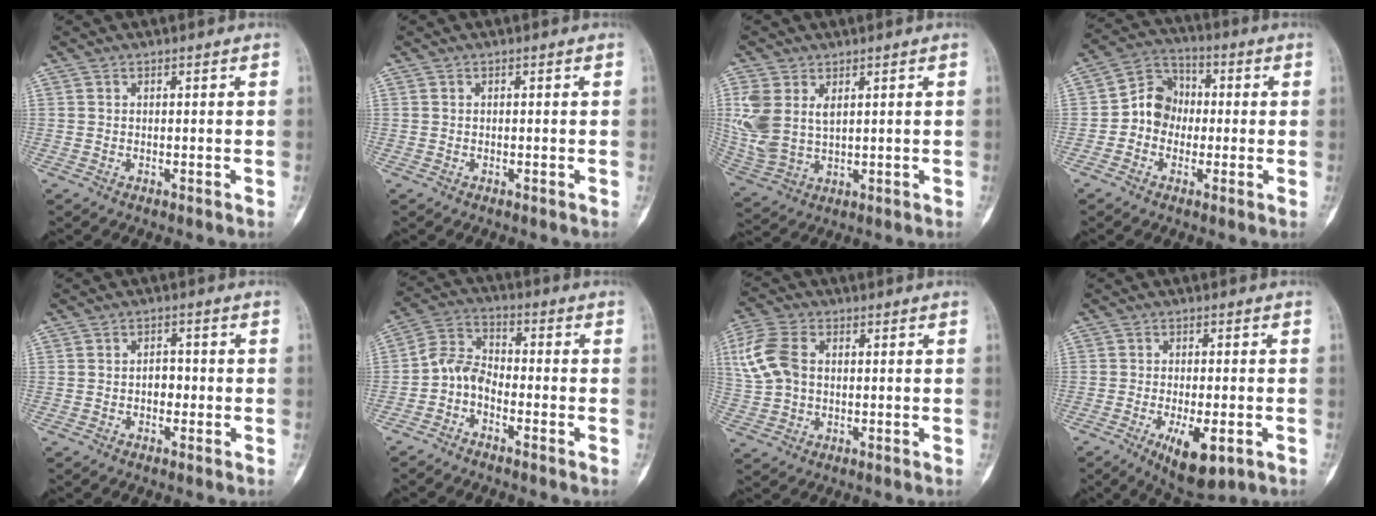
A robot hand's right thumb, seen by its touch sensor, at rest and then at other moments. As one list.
[{"total": 0.0}, {"total": 10.3, "force": [3.0, 6.6, 7.3], "torque": [-0.164, -0.006, 0.074]}, {"total": 8.6, "force": [-1.1, 7.5, 4.1], "torque": [-0.040, 0.032, -0.037]}, {"total": 1.8, "force": [-0.4, 1.4, 1.0], "torque": [-0.004, 0.006, -0.010]}, {"total": 6.0, "force": [-2.7, 3.7, 3.8], "torque": [-0.065, 0.037, -0.069]}, {"total": 10.9, "force": [1.8, 7.6, 7.6], "torque": [-0.167, 0.012, 0.036]}, {"total": 9.0, "force": [-3.6, 3.5, 7.5], "torque": [-0.116, -0.005, -0.048]}]